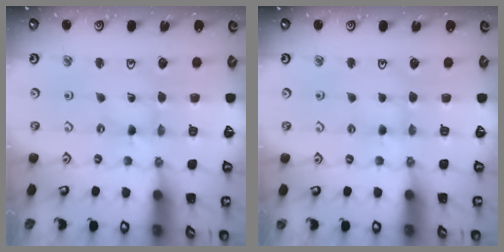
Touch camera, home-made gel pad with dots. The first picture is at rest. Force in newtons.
{"total": 3.0, "press": 2.9, "slide": 0.4}